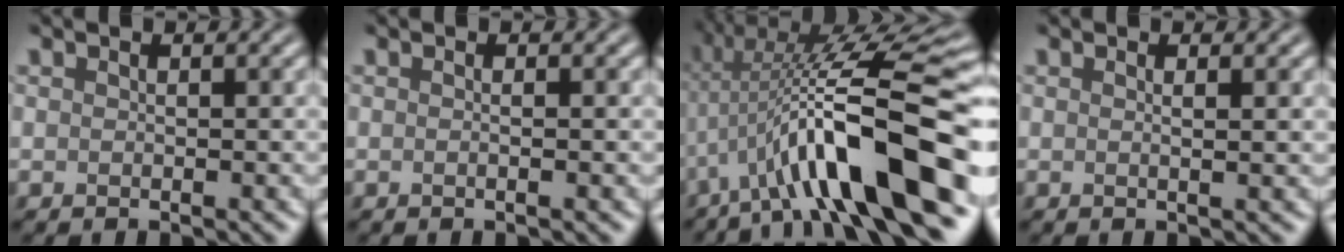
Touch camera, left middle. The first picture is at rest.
{"total": 1.3, "force": [0.2, 0.7, 1.1], "torque": [0.002, -0.010, -0.014]}
{"total": 13.5, "force": [-2.8, 3.6, 12.8], "torque": [-0.211, 0.026, -0.046]}
{"total": 1.5, "force": [0.3, 0.5, 1.3], "torque": [-0.016, 0.005, -0.008]}